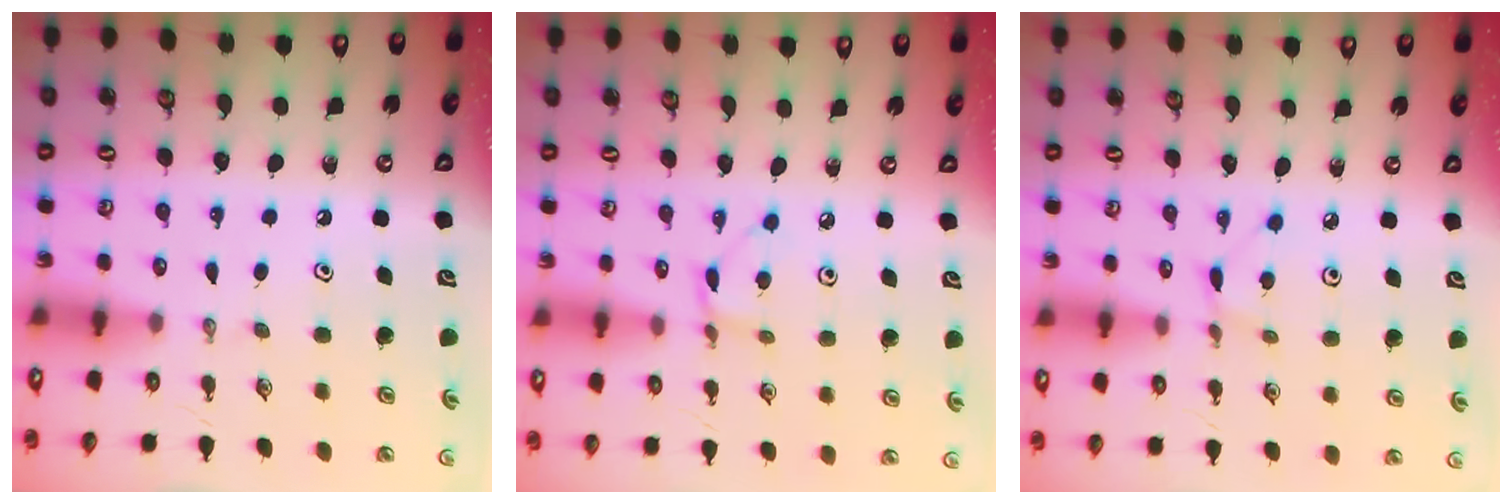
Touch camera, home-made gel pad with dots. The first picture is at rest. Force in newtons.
{"total": 4.0, "press": 4.0, "slide": 0.5}
{"total": 2.8, "press": 2.8, "slide": 0.3}